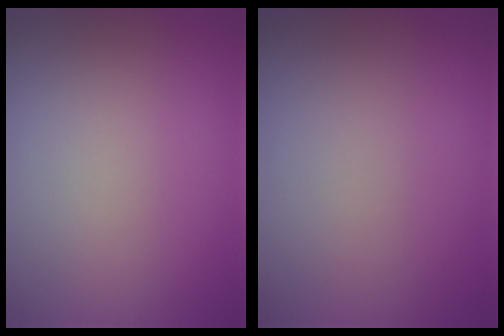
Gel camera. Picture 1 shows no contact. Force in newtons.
{"total": 0.0}